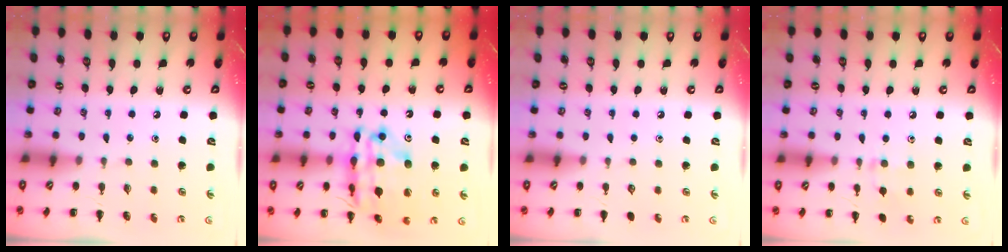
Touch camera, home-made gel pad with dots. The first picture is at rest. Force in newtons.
{"total": 21.4, "press": 21.1, "slide": 3.5}
{"total": 0.0}
{"total": 6.9, "press": 6.5, "slide": 2.2}